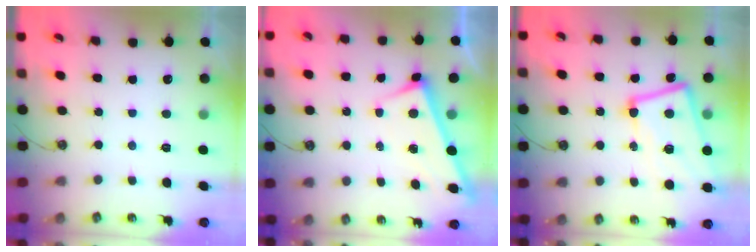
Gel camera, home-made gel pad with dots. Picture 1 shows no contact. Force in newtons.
{"total": 3.5, "press": 3.5, "slide": 0.2}
{"total": 10.8, "press": 10.6, "slide": 2.1}